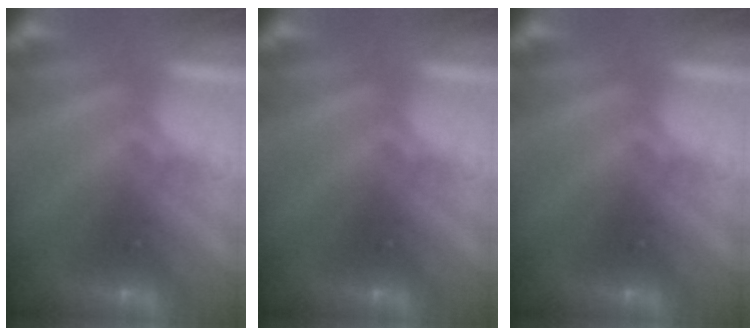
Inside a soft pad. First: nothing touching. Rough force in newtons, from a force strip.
{"total": 0.0}
{"total": 0.0}